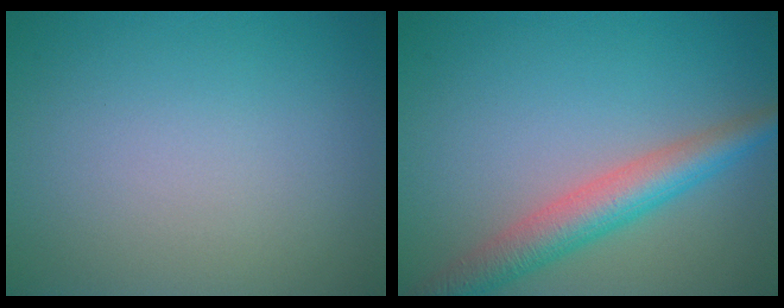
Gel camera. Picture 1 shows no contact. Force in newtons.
{"total": 5.0, "press": 5.0, "slide": 0.3}